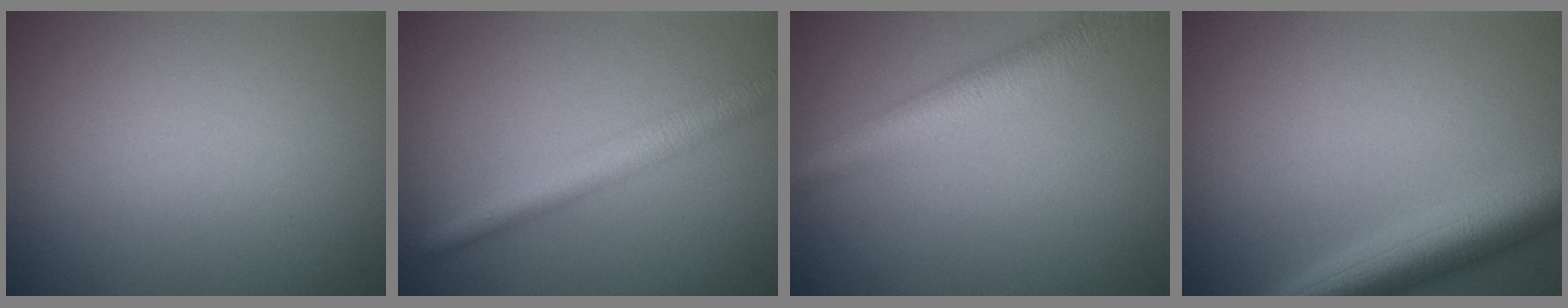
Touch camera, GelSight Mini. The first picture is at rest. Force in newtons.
{"total": 3.6, "press": 3.6, "slide": 0.2}
{"total": 5.0, "press": 5.0, "slide": 0.2}
{"total": 6.7, "press": 6.7, "slide": 0.4}